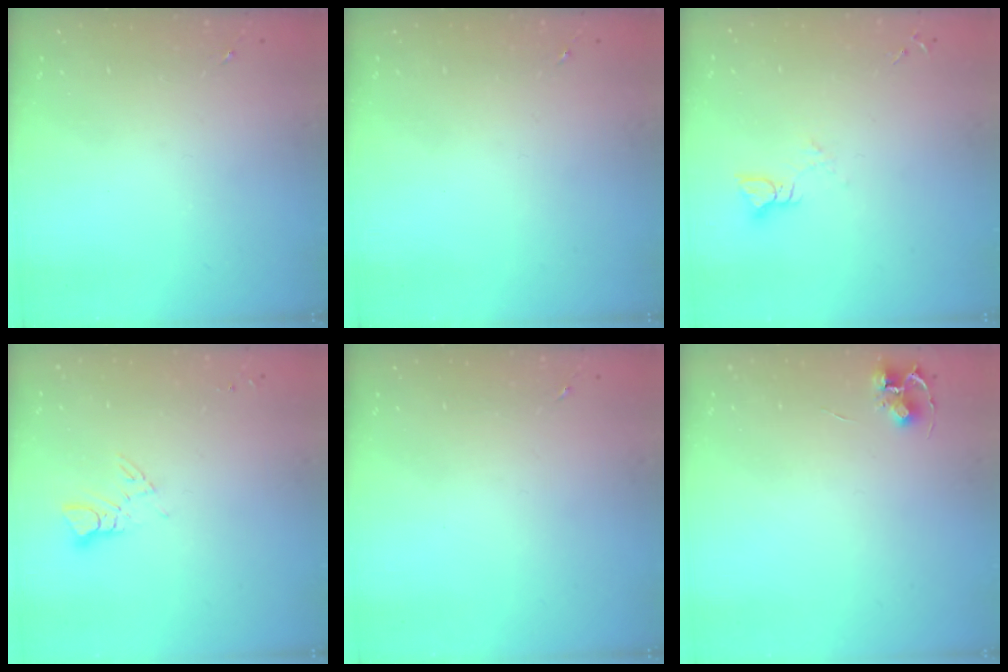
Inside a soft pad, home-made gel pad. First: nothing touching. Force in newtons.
{"total": 0.0}
{"total": 3.8, "press": 3.8, "slide": 0.4}
{"total": 3.8, "press": 3.8, "slide": 0.3}
{"total": 0.0}
{"total": 4.7, "press": 4.7, "slide": 0.4}